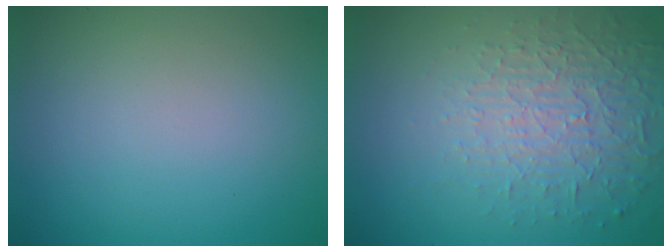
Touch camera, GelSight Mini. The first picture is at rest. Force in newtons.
{"total": 5.0, "press": 3.2, "slide": 3.8}